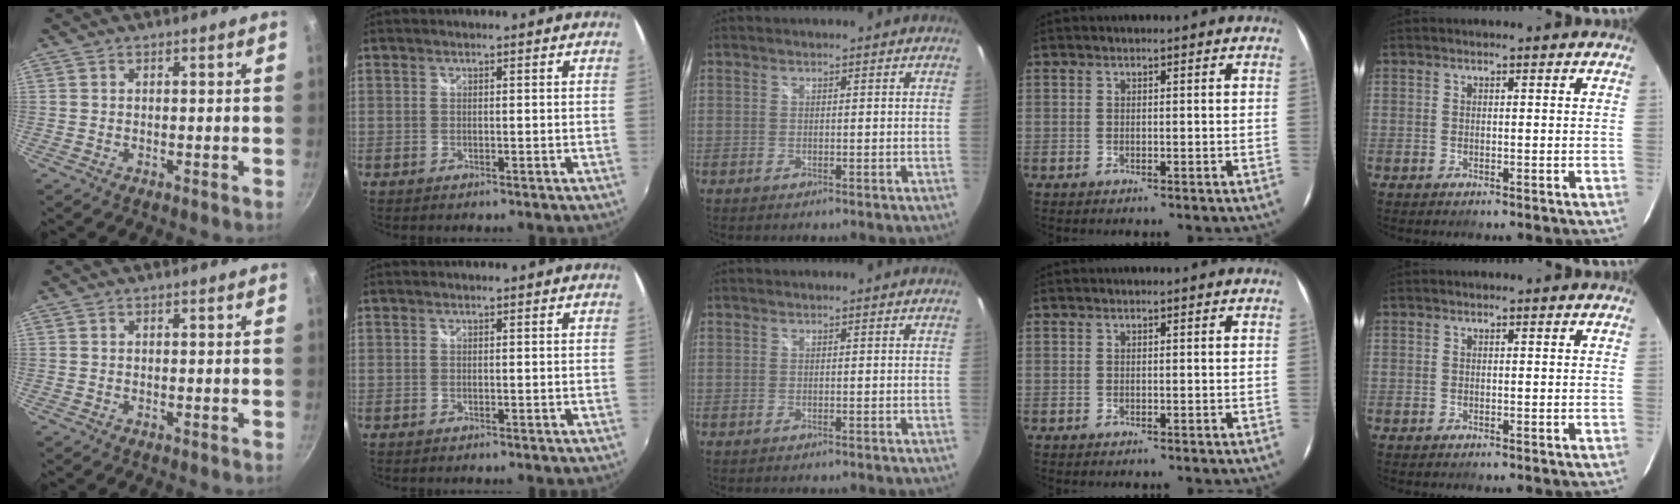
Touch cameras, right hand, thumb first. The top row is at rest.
{}